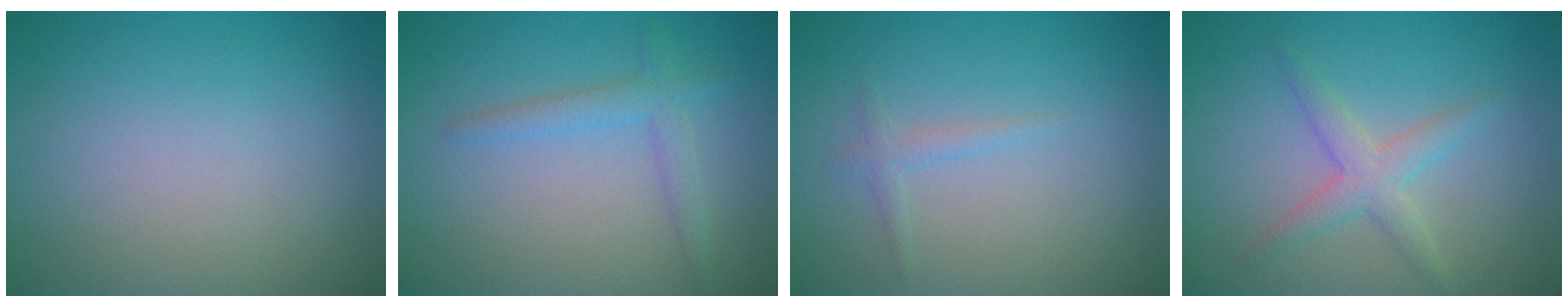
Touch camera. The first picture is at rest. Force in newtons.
{"total": 1.3, "press": 1.3, "slide": 0.1}
{"total": 0.6, "press": 0.6, "slide": 0.1}
{"total": 2.6, "press": 2.6, "slide": 0.2}